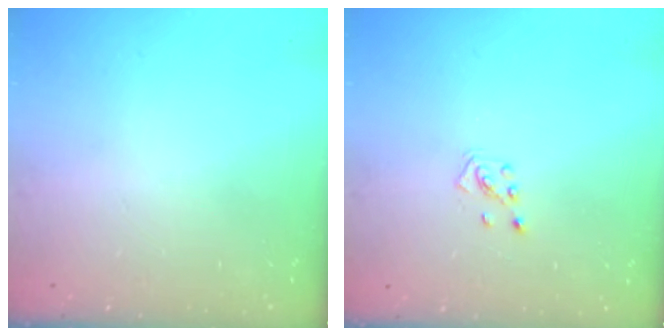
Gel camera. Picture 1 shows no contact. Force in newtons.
{"total": 2.2, "press": 2.2, "slide": 0.3}